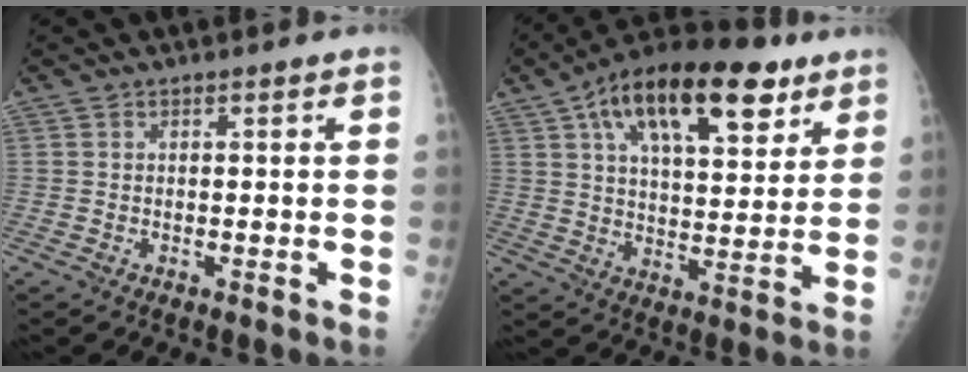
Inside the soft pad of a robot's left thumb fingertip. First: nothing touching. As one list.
[{"total": 21.6, "force": [11.1, 9.6, 15.8], "torque": [-0.230, -0.014, 0.180]}]